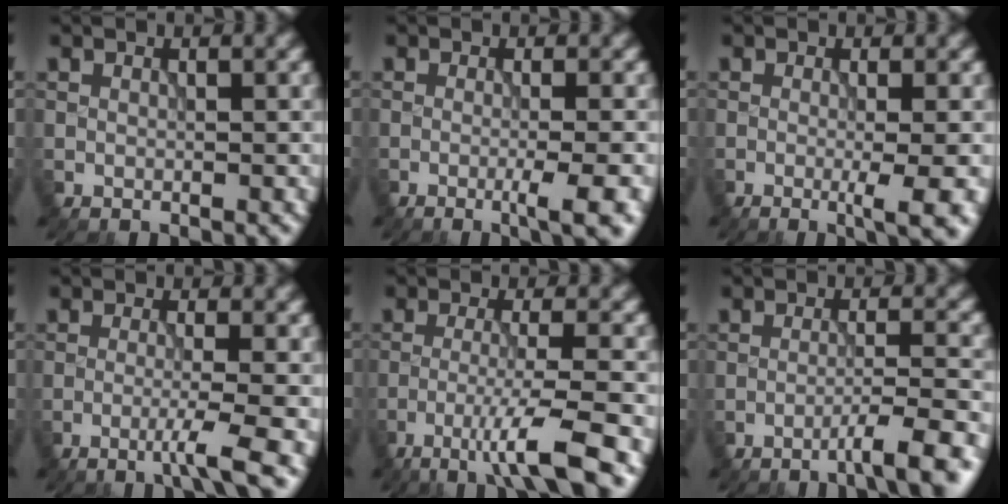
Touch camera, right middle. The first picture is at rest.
{"total": 4.1, "force": [-1.6, 0.8, 3.7], "torque": [-0.051, 0.001, -0.029]}
{"total": 4.4, "force": [-1.1, 1.1, 4.2], "torque": [-0.058, -0.006, -0.016]}
{"total": 3.6, "force": [-1.4, 0.3, 3.2], "torque": [-0.054, 0.005, -0.036]}
{"total": 6.2, "force": [-3.5, 0.5, 5.1], "torque": [-0.085, 0.003, -0.066]}
{"total": 4.9, "force": [-3.0, 0.6, 3.8], "torque": [-0.049, 0.011, -0.056]}